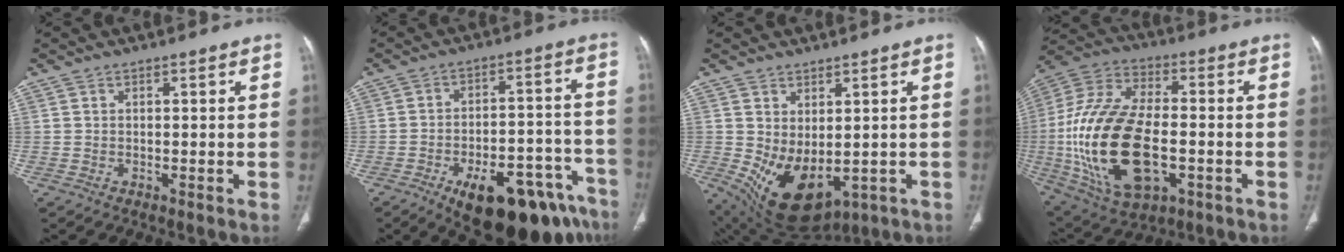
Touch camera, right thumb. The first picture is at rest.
{"total": 21.8, "force": [-13.3, 9.0, 14.7], "torque": [-0.127, 0.081, -0.182]}
{"total": 12.3, "force": [-1.8, 7.2, 9.9], "torque": [-0.159, -0.011, 0.008]}
{"total": 25.8, "force": [-4.4, 13.7, 21.4], "torque": [-0.441, 0.008, -0.062]}